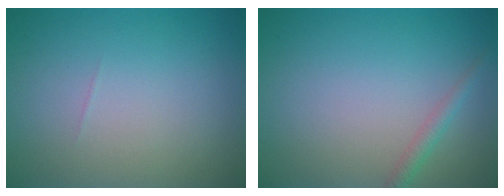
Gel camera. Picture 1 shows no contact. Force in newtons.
{"total": 1.4, "press": 1.4, "slide": 0.0}